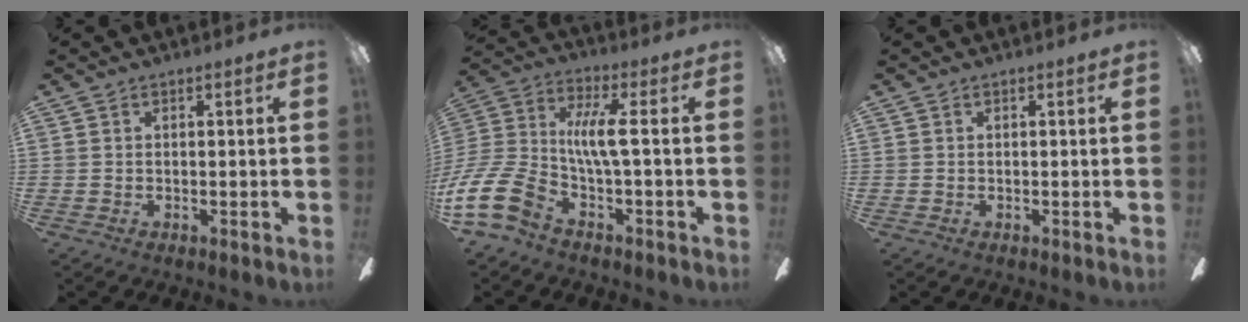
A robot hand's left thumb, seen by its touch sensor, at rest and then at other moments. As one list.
[{"total": 14.8, "force": [-3.7, 6.8, 12.6], "torque": [-0.292, -0.001, -0.069]}, {"total": 0.0}]